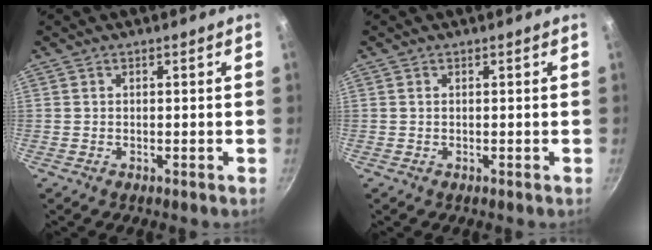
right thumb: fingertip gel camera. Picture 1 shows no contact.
{"total": 0.0}